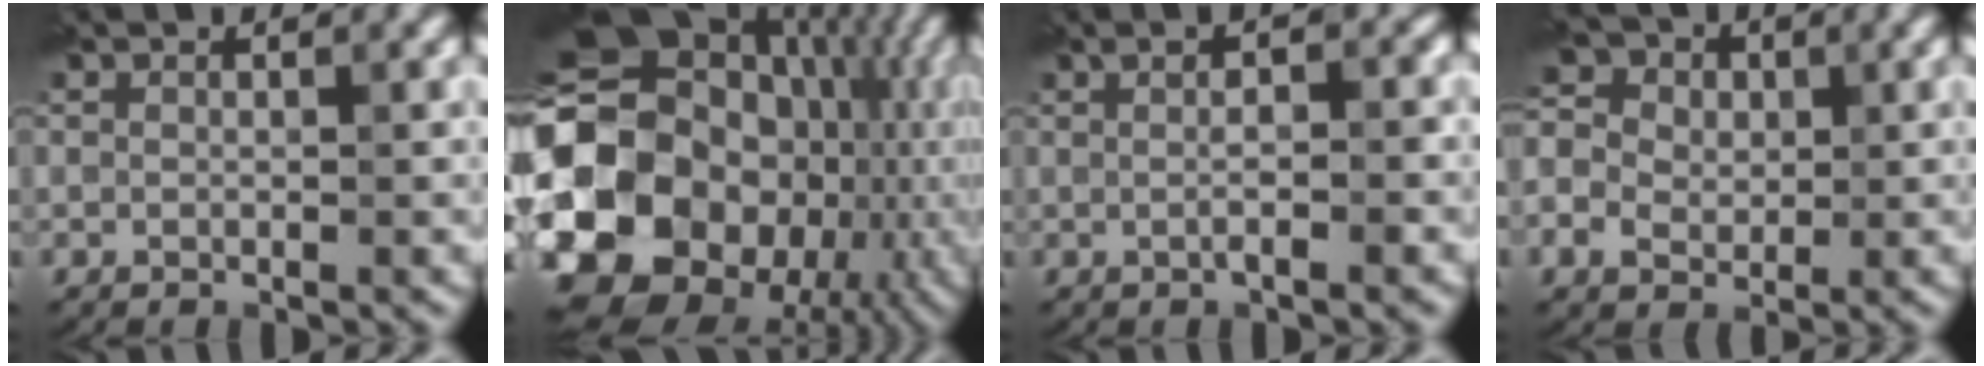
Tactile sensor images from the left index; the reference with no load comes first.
{"total": 22.4, "force": [-2.8, 19.3, 11.1], "torque": [-0.211, -0.010, -0.073]}
{"total": 3.8, "force": [0.6, 1.3, 3.5], "torque": [-0.024, 0.005, -0.009]}
{"total": 6.7, "force": [1.1, 5.5, 3.7], "torque": [-0.075, 0.028, -0.005]}